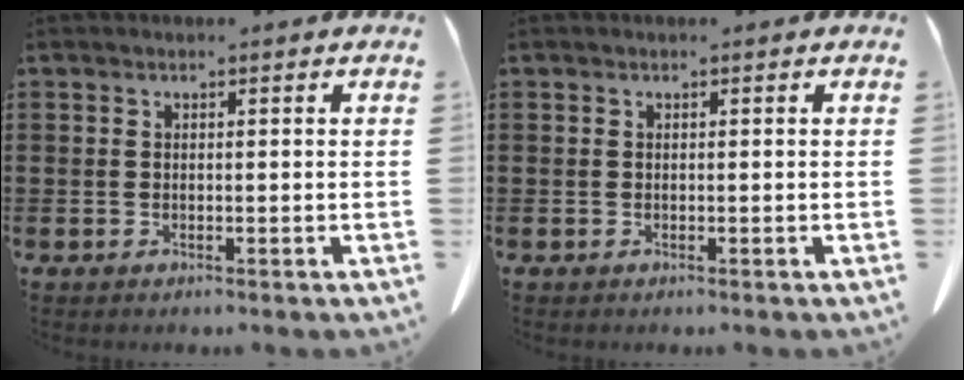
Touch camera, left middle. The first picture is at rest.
{"total": 0.0}